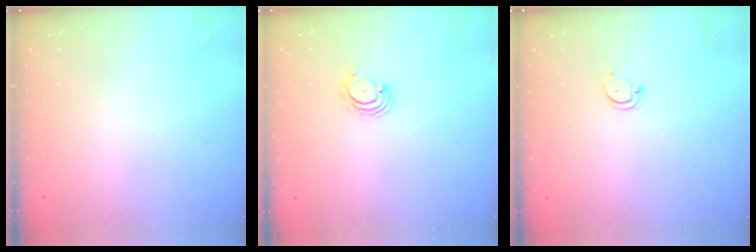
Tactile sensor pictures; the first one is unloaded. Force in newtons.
{"total": 3.2, "press": 3.1, "slide": 0.4}
{"total": 2.9, "press": 2.9, "slide": 0.2}